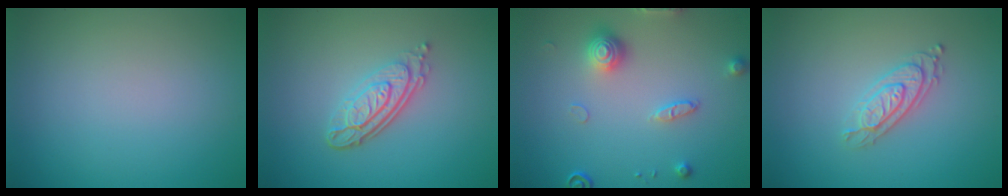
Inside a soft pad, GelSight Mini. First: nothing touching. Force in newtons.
{"total": 4.4, "press": 3.1, "slide": 3.1}
{"total": 3.0, "press": 2.8, "slide": 0.9}
{"total": 2.6, "press": 2.3, "slide": 1.3}